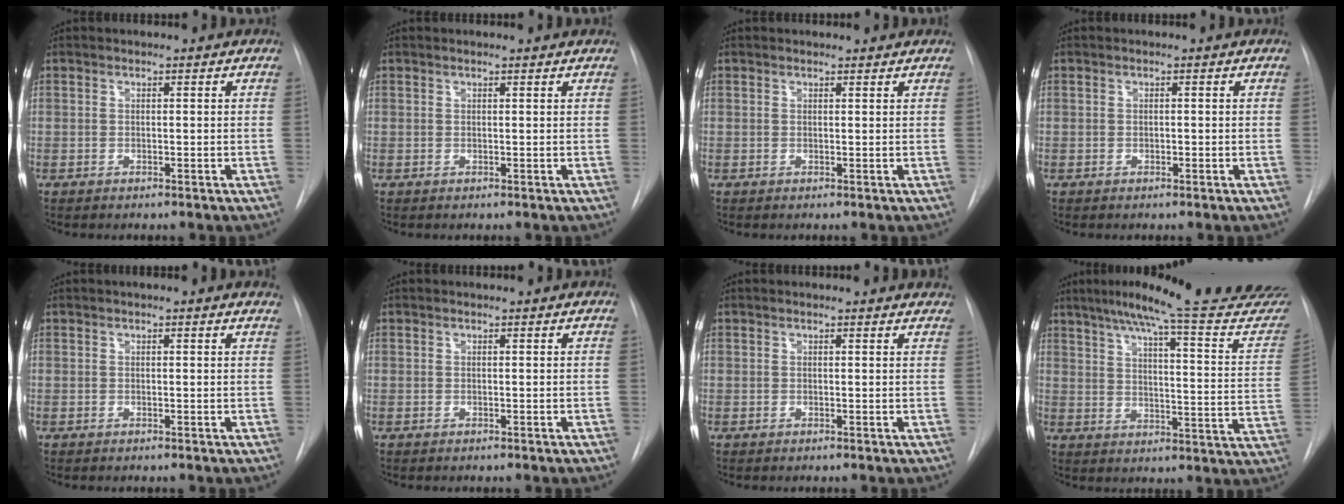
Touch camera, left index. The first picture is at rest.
{"total": 1.3, "force": [1.2, 0.0, 0.3], "torque": [-0.011, 0.009, 0.016]}
{"total": 1.4, "force": [1.4, 0.3, 0.0], "torque": [-0.009, 0.006, 0.017]}
{"total": 0.0}
{"total": 2.8, "force": [2.3, 0.1, 1.5], "torque": [-0.015, 0.013, 0.021]}
{"total": 0.6, "force": [0.6, -0.1, 0.1], "torque": [-0.001, 0.002, 0.011]}
{"total": 5.9, "force": [5.7, 0.7, 1.3], "torque": [-0.008, 0.003, 0.041]}
{"total": 27.5, "force": [25.1, 0.9, 11.2], "torque": [-0.162, -0.088, 0.306]}